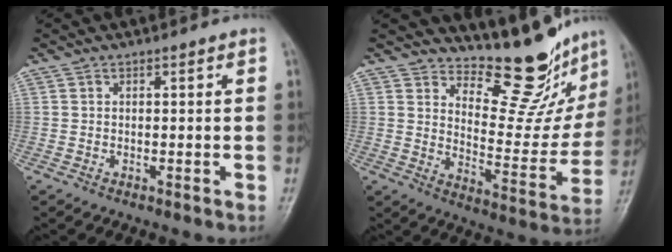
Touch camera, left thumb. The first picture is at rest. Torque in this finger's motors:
{"motor_torque": [0.16, 0.06, -0.29, -0.35, 0.03]}